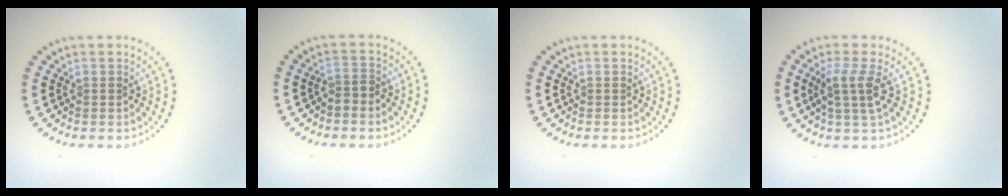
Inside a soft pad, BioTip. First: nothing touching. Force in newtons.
{"total": 1.4, "press": 1.1, "slide": 0.8}
{"total": 0.0}
{"total": 2.7, "press": 2.1, "slide": 1.7}